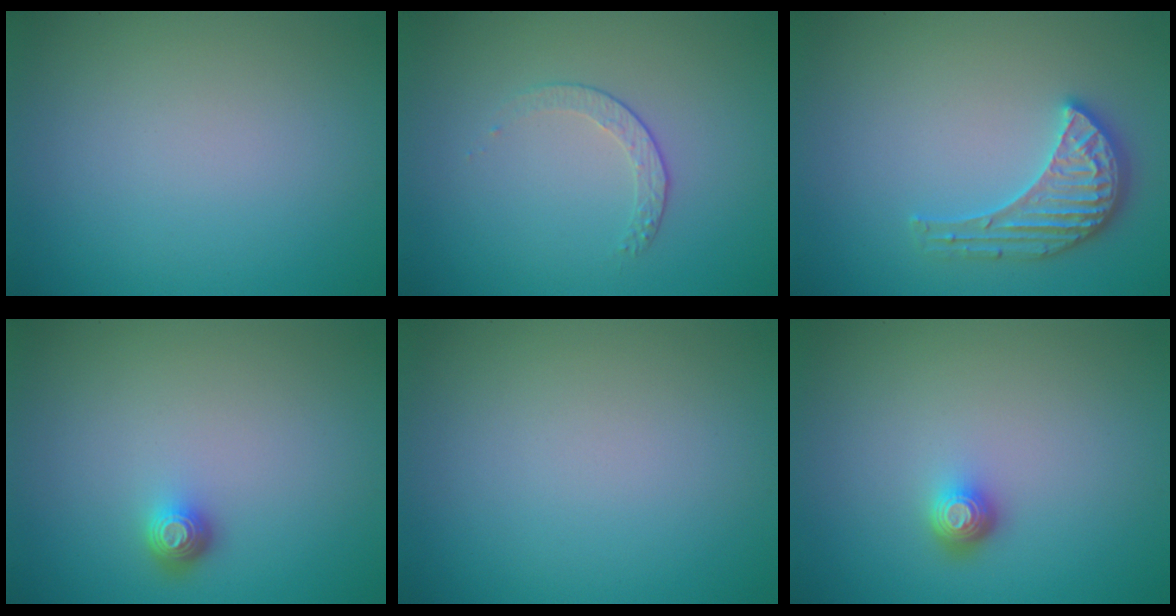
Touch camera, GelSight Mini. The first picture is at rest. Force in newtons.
{"total": 1.5, "press": 0.9, "slide": 1.2}
{"total": 3.4, "press": 3.4, "slide": 0.6}
{"total": 1.6, "press": 1.1, "slide": 1.0}
{"total": 0.0}
{"total": 1.7, "press": 1.3, "slide": 1.1}